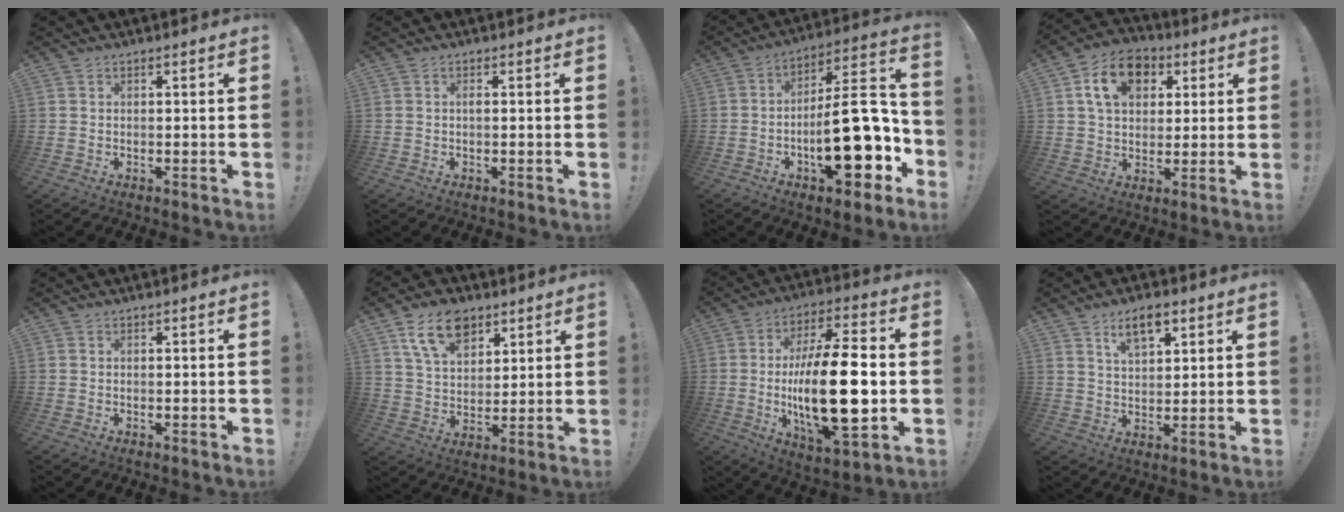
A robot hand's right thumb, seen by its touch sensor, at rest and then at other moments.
{"total": 0.7, "force": [-0.2, 0.1, 0.7], "torque": [-0.020, 0.004, -0.004]}
{"total": 23.8, "force": [-6.7, 9.2, 20.9], "torque": [-0.308, 0.049, -0.096]}
{"total": 12.9, "force": [4.9, 9.6, 7.0], "torque": [-0.104, -0.004, 0.095]}
{"total": 0.0}
{"total": 13.0, "force": [7.4, 8.1, 7.0], "torque": [-0.114, -0.024, 0.140]}
{"total": 24.0, "force": [-1.7, 8.6, 22.4], "torque": [-0.410, -0.006, -0.030]}
{"total": 7.5, "force": [4.5, 3.5, 4.8], "torque": [-0.080, -0.011, 0.080]}